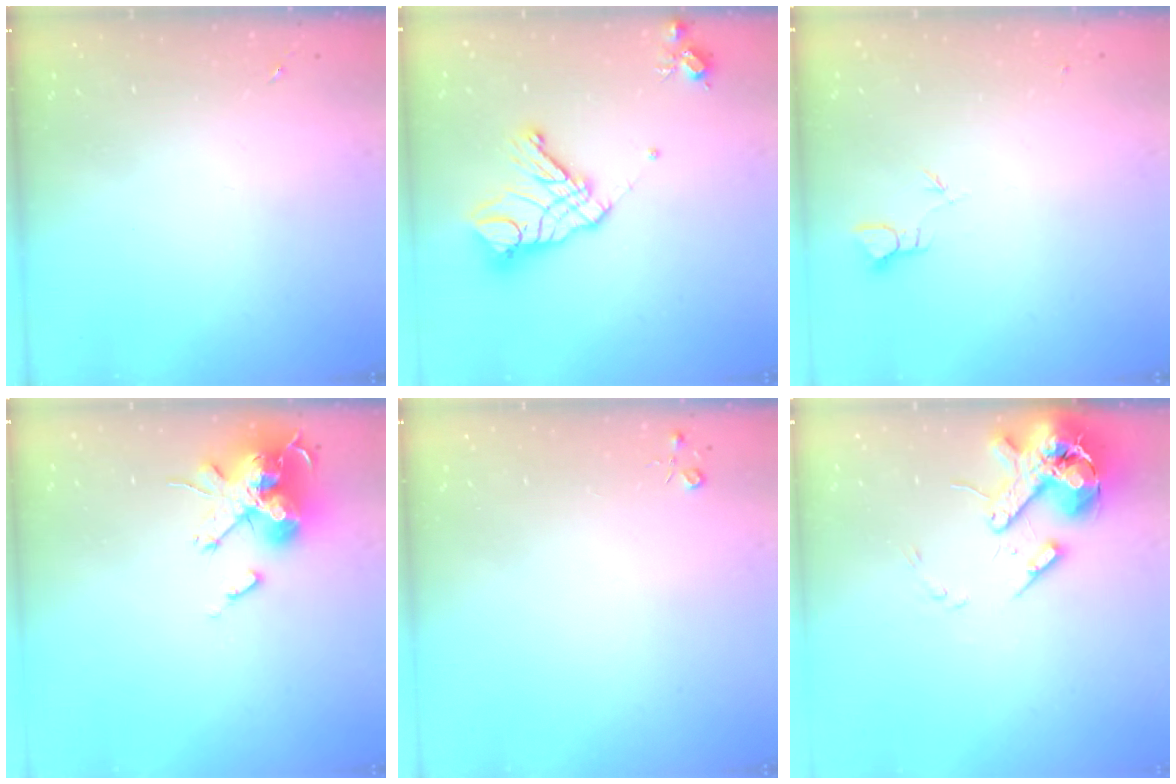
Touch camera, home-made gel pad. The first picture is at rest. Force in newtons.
{"total": 17.6, "press": 17.5, "slide": 1.9}
{"total": 2.0, "press": 2.0, "slide": 0.1}
{"total": 19.6, "press": 19.6, "slide": 0.1}
{"total": 3.0, "press": 3.0, "slide": 0.4}
{"total": 15.3, "press": 15.1, "slide": 2.6}